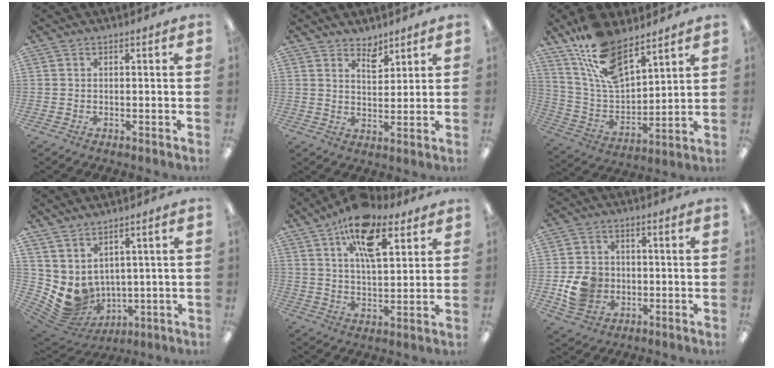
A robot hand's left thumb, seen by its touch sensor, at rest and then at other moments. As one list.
[{"total": 4.6, "force": [4.1, 1.9, 1.2], "torque": [-0.002, -0.030, 0.070]}, {"total": 16.1, "force": [11.5, 6.8, 9.1], "torque": [-0.199, -0.054, 0.210]}, {"total": 6.9, "force": [1.8, 6.3, 2.2], "torque": [-0.063, -0.039, 0.047]}, {"total": 15.1, "force": [8.6, 7.0, 10.2], "torque": [-0.164, -0.025, 0.147]}, {"total": 8.9, "force": [-1.6, 7.9, 3.9], "torque": [-0.083, 0.015, -0.025]}]